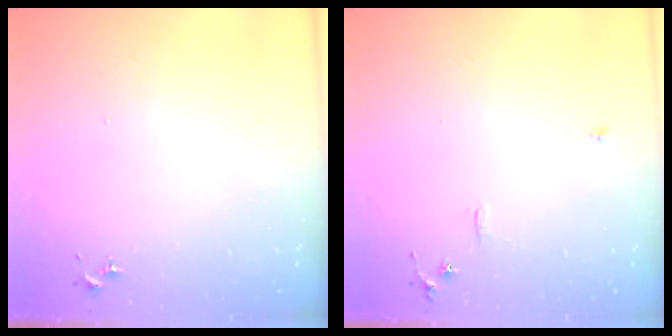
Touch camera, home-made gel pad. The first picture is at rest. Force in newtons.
{"total": 5.6, "press": 5.6, "slide": 0.6}